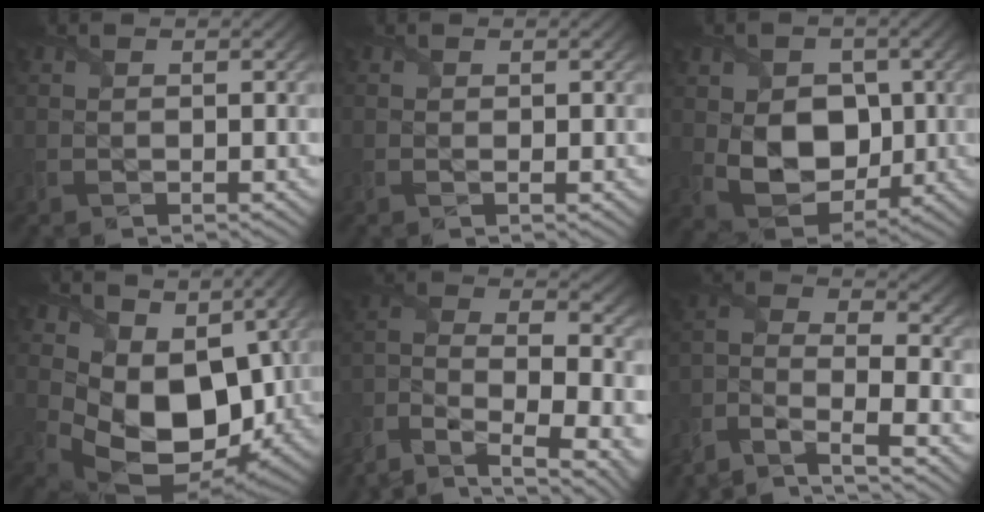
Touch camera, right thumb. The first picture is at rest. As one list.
[{"total": 1.0, "force": [0.0, 0.6, 0.8], "torque": [-0.015, -0.003, -0.001]}, {"total": 9.1, "force": [0.1, 6.9, 5.9], "torque": [-0.123, -0.018, 0.003]}, {"total": 12.7, "force": [3.3, 8.9, 8.5], "torque": [-0.180, -0.028, 0.070]}, {"total": 14.0, "force": [-8.2, 6.0, 9.7], "torque": [-0.229, -0.018, -0.146]}, {"total": 11.0, "force": [-7.5, 3.7, 7.1], "torque": [-0.158, -0.011, -0.154]}]